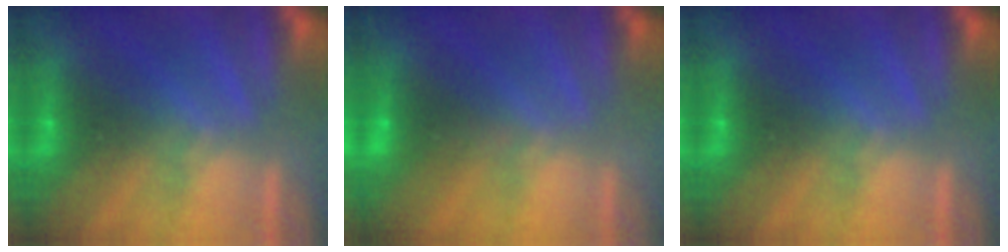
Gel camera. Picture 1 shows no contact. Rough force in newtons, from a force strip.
{"total": 3.0}
{"total": 0.0}